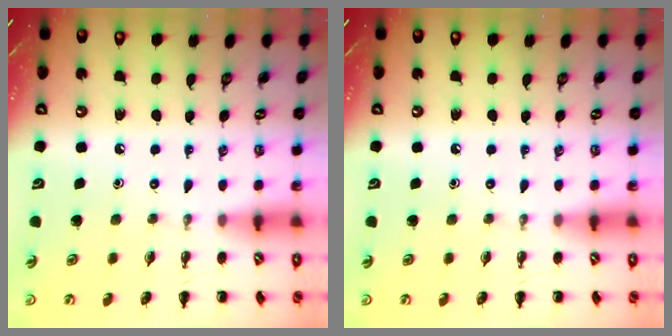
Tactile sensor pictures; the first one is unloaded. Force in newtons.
{"total": 0.0}